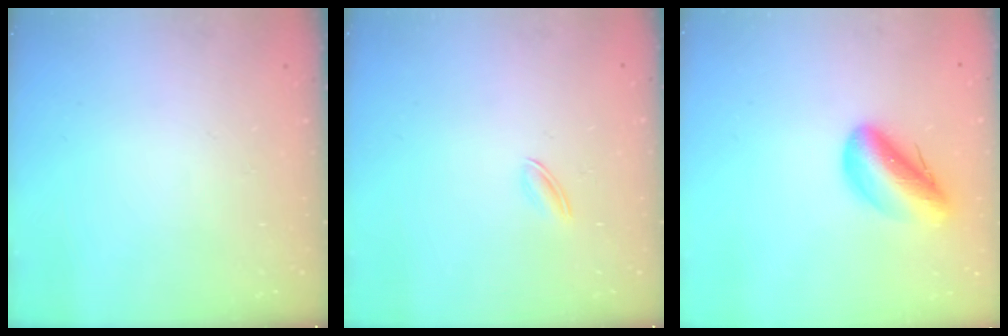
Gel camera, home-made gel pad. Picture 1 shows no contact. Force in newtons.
{"total": 2.5, "press": 2.4, "slide": 0.8}
{"total": 10.2, "press": 10.1, "slide": 1.6}